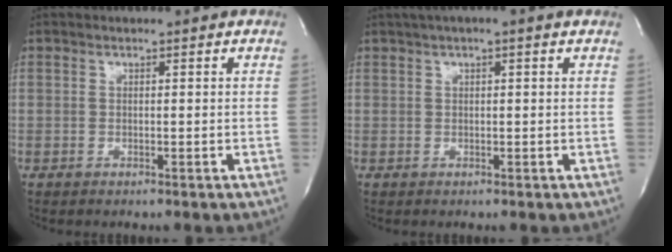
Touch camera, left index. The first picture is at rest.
{"total": 3.8, "force": [2.2, 0.3, 3.1], "torque": [-0.052, 0.022, 0.031]}